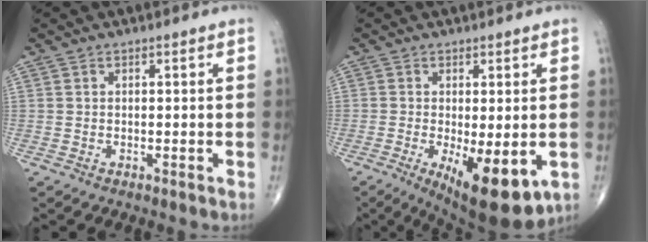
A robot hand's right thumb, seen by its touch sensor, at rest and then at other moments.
{"total": 12.4, "force": [-3.7, 4.4, 11.0], "torque": [-0.157, -0.023, -0.043]}